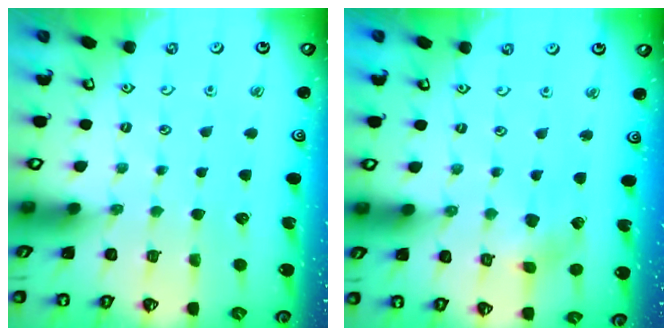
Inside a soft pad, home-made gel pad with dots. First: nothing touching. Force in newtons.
{"total": 3.3, "press": 3.3, "slide": 0.4}